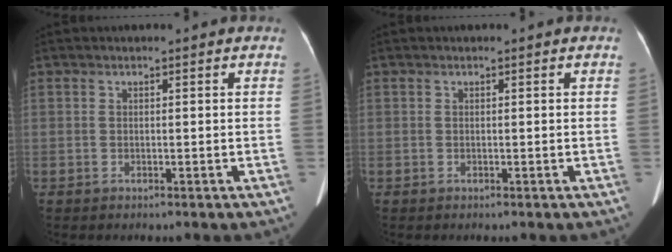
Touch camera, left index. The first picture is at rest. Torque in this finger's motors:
{"motor_torque": [0.01, 0.01, 0.00, 0.00]}